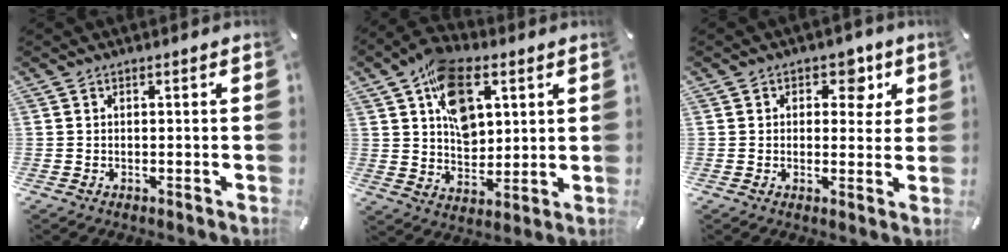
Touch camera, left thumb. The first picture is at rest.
{"total": 13.5, "force": [5.8, 8.9, 8.3], "torque": [-0.139, -0.010, 0.109]}
{"total": 6.4, "force": [2.6, 4.7, 3.5], "torque": [-0.026, -0.008, 0.034]}